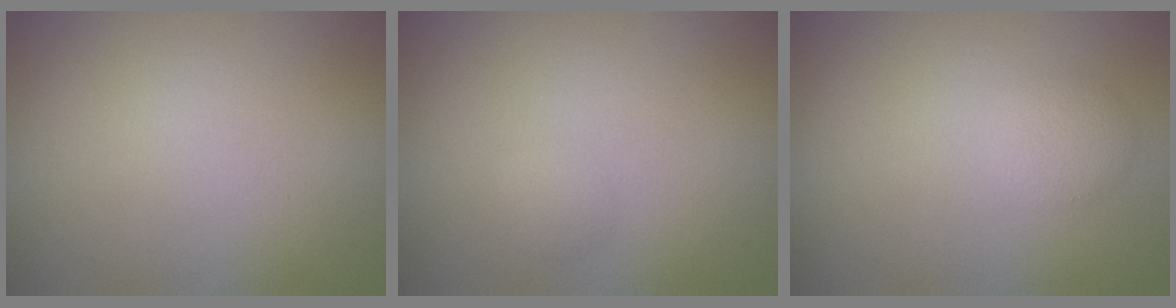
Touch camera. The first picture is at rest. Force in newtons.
{"total": 1.1, "press": 1.1, "slide": 0.0}
{"total": 1.7, "press": 1.7, "slide": 0.0}